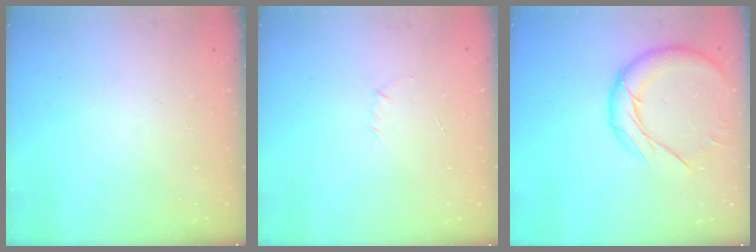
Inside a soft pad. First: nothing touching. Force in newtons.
{"total": 2.9, "press": 2.8, "slide": 0.8}
{"total": 13.3, "press": 13.2, "slide": 1.0}